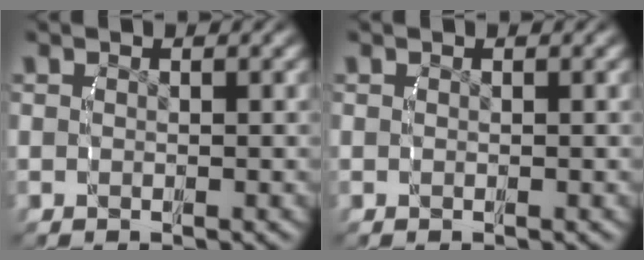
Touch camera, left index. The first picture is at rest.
{"total": 0.0}